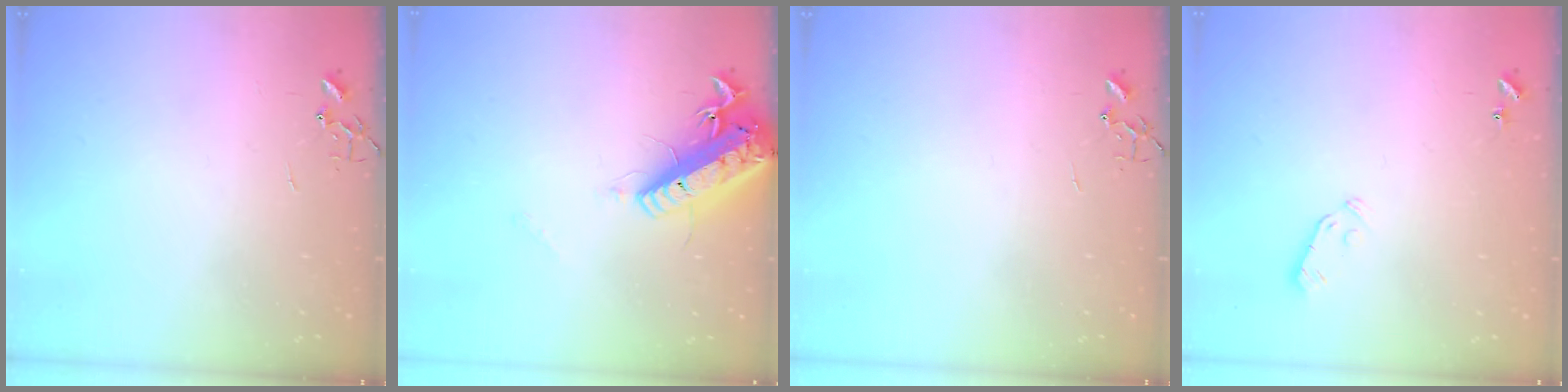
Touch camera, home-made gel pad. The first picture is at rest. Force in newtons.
{"total": 18.1, "press": 17.7, "slide": 3.6}
{"total": 0.0}
{"total": 3.8, "press": 3.7, "slide": 0.8}